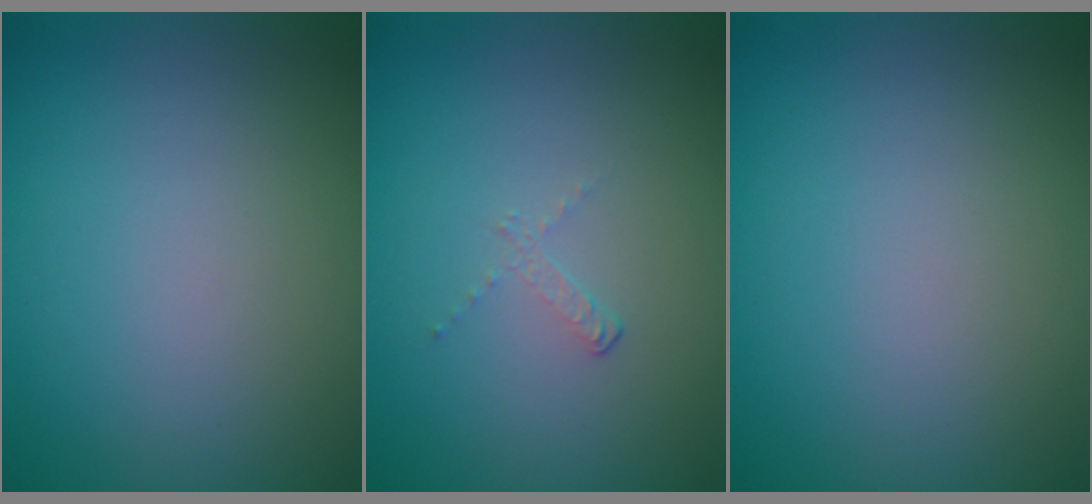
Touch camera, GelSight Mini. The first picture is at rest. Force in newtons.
{"total": 0.8, "press": 0.3, "slide": 0.7}
{"total": 0.0}